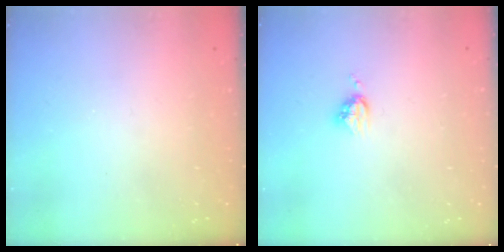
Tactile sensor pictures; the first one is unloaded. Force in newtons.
{"total": 3.7, "press": 3.7, "slide": 0.5}